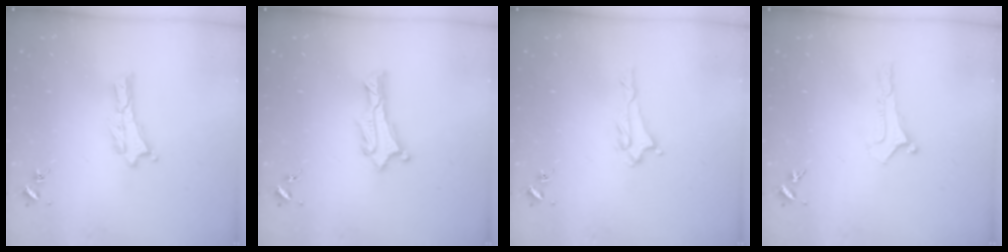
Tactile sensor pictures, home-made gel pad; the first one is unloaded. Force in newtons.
{"total": 0.9, "press": 0.8, "slide": 0.1}
{"total": 1.7, "press": 1.7, "slide": 0.3}
{"total": 0.0}